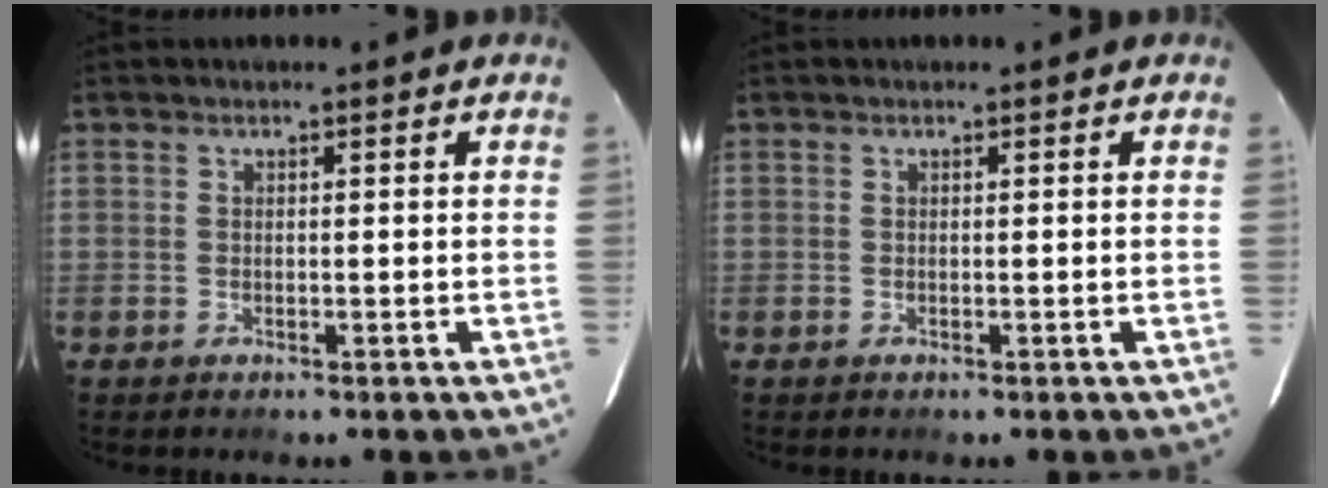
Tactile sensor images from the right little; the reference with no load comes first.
{"total": 0.0}